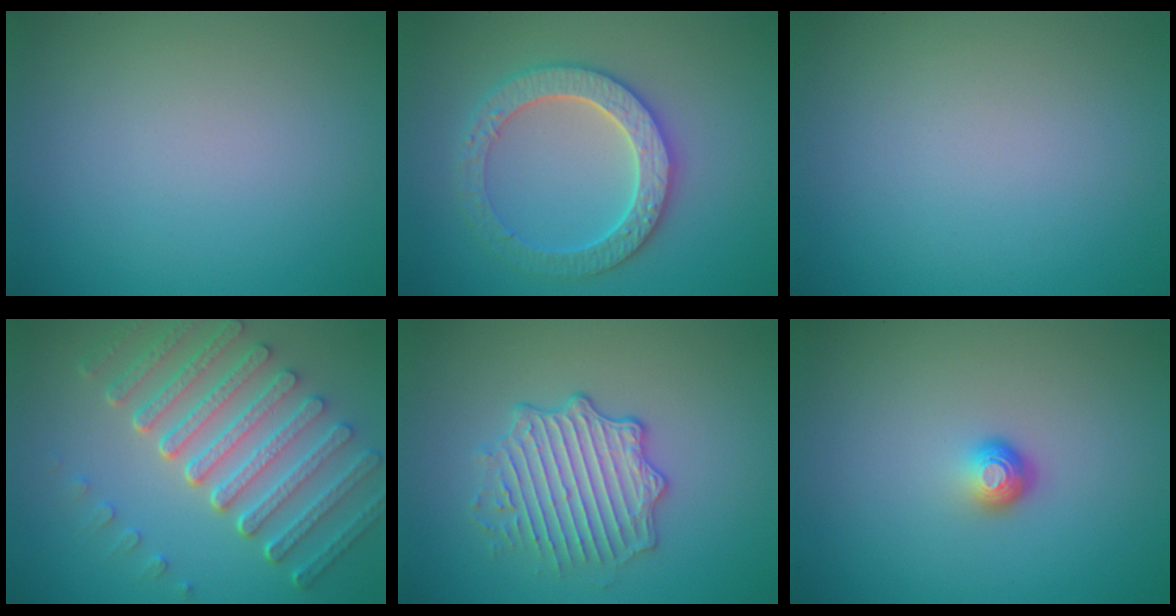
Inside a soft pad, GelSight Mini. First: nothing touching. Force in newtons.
{"total": 4.1, "press": 4.0, "slide": 1.0}
{"total": 0.0}
{"total": 7.5, "press": 5.6, "slide": 5.0}
{"total": 4.0, "press": 3.7, "slide": 1.6}
{"total": 1.7, "press": 1.1, "slide": 1.3}